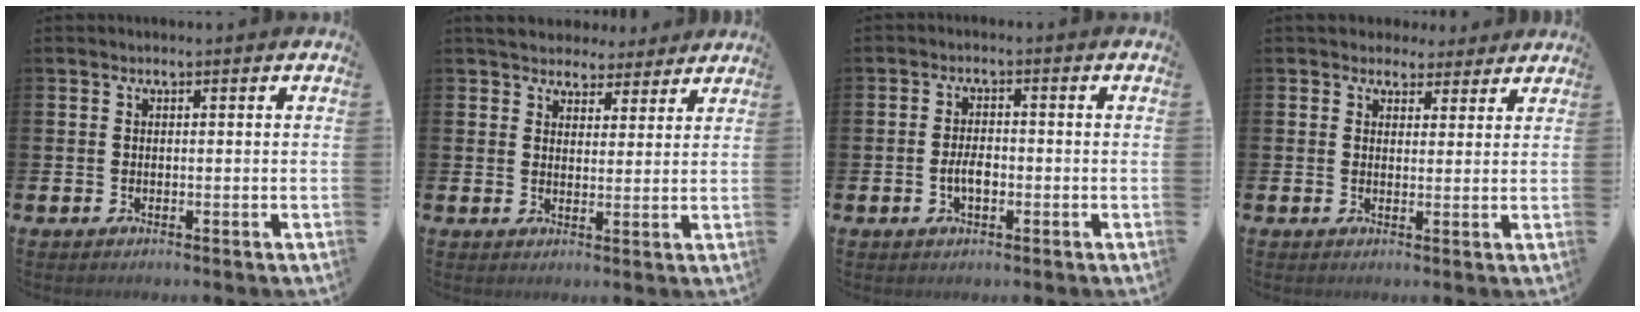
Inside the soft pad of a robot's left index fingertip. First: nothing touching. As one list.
[{"total": 4.8, "force": [4.4, 1.8, 0.3], "torque": [-0.021, -0.021, 0.079]}, {"total": 3.0, "force": [-0.6, 1.6, 2.5], "torque": [-0.034, -0.001, -0.015]}, {"total": 3.3, "force": [2.7, 1.9, -0.2], "torque": [0.004, -0.011, 0.046]}]